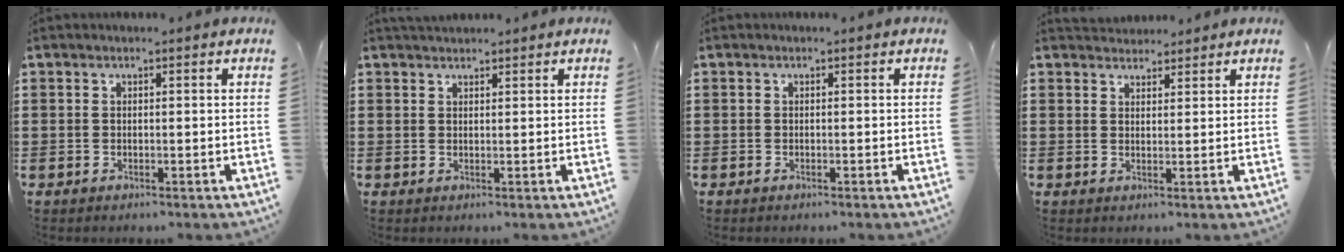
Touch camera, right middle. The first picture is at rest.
{"total": 1.5, "force": [1.4, 0.5, 0.1], "torque": [-0.006, 0.003, 0.028]}
{"total": 0.0}
{"total": 2.6, "force": [2.5, 0.9, -0.1], "torque": [-0.005, 0.001, 0.048]}